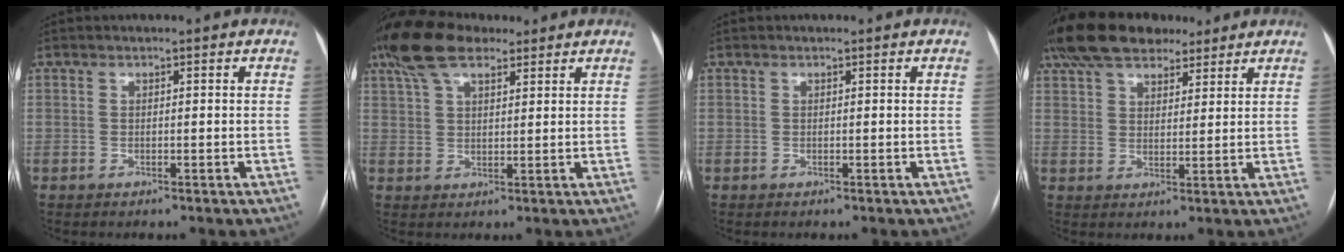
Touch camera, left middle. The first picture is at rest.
{"total": 9.4, "force": [6.8, 3.7, 5.4], "torque": [-0.116, 0.040, 0.127]}
{"total": 0.0}
{"total": 14.1, "force": [10.9, 6.0, 6.7], "torque": [-0.130, 0.050, 0.183]}